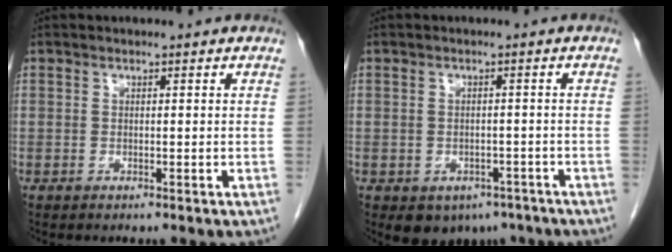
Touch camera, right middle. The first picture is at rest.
{"total": 5.5, "force": [-3.6, 3.8, 1.8], "torque": [-0.015, 0.004, -0.040]}